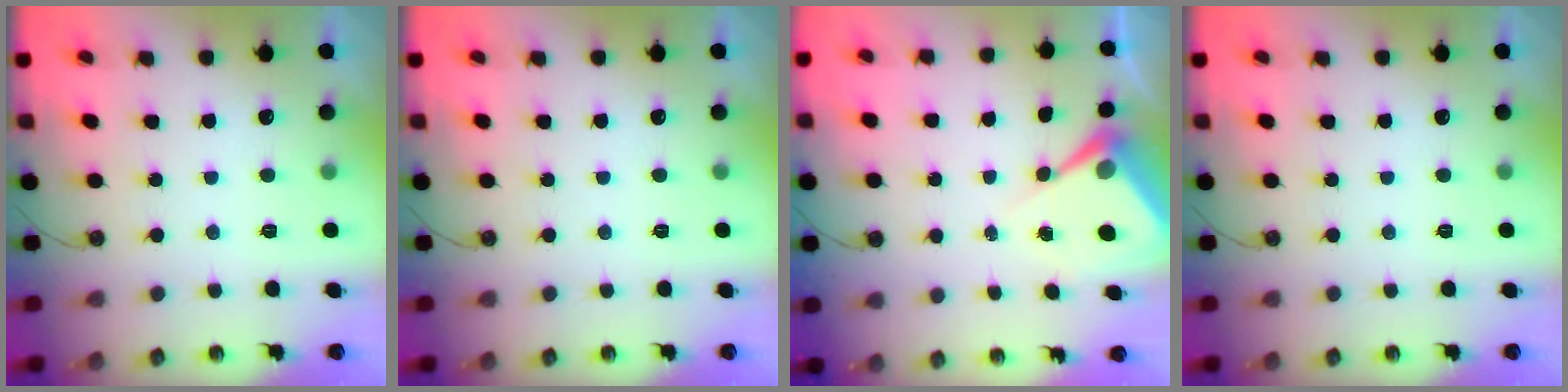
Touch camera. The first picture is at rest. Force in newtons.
{"total": 0.0}
{"total": 7.9, "press": 7.9, "slide": 0.5}
{"total": 0.0}